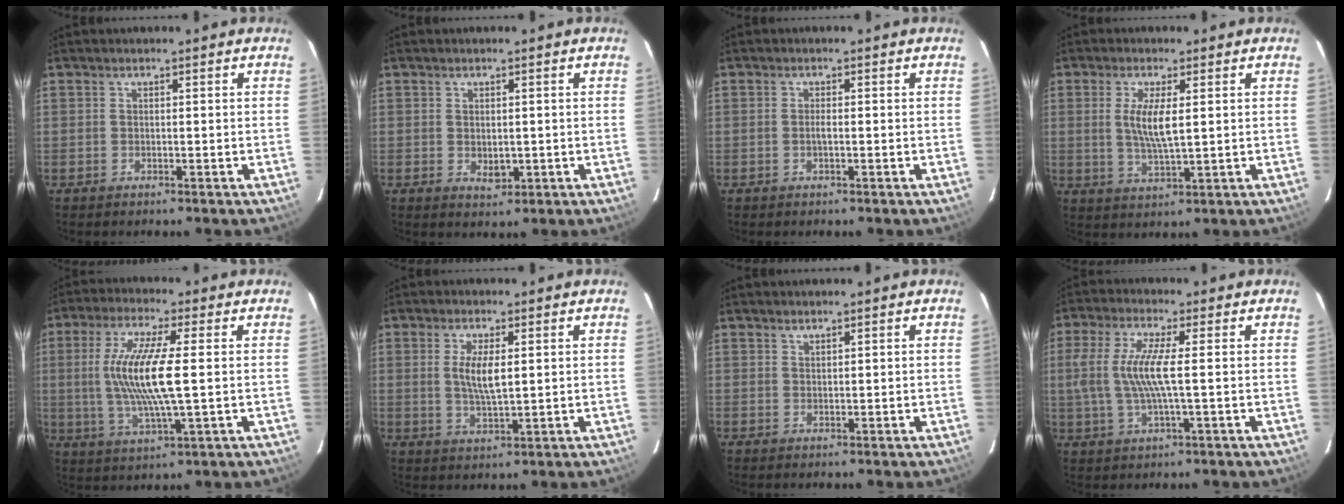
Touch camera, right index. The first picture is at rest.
{"total": 2.7, "force": [-0.3, 2.0, 1.9], "torque": [-0.027, -0.004, -0.001]}
{"total": 1.1, "force": [-0.3, 0.2, 1.0], "torque": [-0.020, 0.002, -0.006]}
{"total": 6.0, "force": [1.0, 1.2, 5.8], "torque": [-0.117, -0.005, 0.019]}
{"total": 13.0, "force": [0.6, 1.9, 12.8], "torque": [-0.250, -0.005, 0.014]}
{"total": 5.3, "force": [1.0, 1.6, 5.0], "torque": [-0.098, -0.003, 0.020]}
{"total": 0.7, "force": [0.7, 0.1, 0.1], "torque": [-0.002, 0.002, 0.014]}
{"total": 8.9, "force": [0.2, 1.1, 8.8], "torque": [-0.179, 0.002, 0.005]}